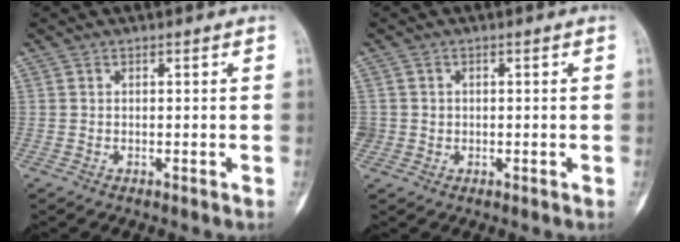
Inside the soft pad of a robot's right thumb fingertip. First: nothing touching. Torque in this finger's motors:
{"motor_torque": [0.41, 0.52, 0.46, -0.24, -0.05]}